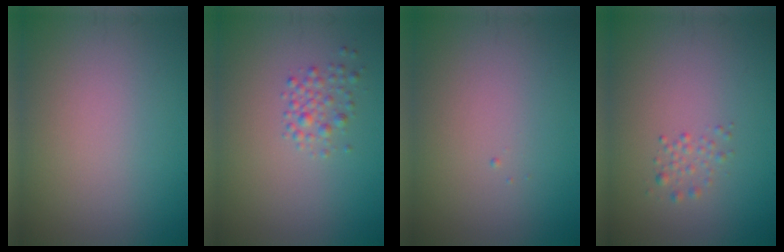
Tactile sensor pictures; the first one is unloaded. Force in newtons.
{"total": 1.7, "press": 1.7, "slide": 0.1}
{"total": 0.0}
{"total": 1.5, "press": 1.5, "slide": 0.0}